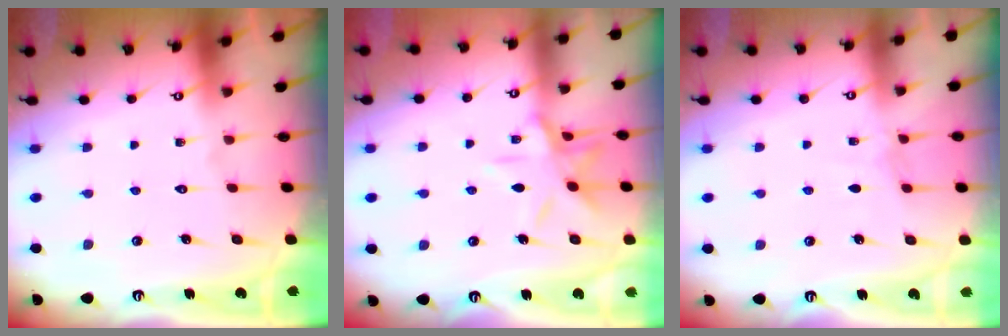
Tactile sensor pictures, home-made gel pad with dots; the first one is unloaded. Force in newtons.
{"total": 10.6, "press": 10.6, "slide": 0.8}
{"total": 2.5, "press": 2.5, "slide": 0.3}